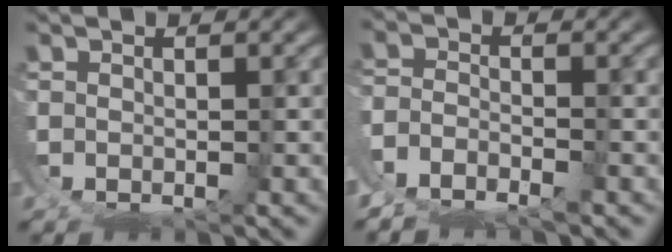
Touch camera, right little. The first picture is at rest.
{"total": 5.2, "force": [-3.8, 3.2, 1.4], "torque": [-0.026, -0.015, -0.074]}